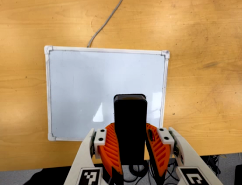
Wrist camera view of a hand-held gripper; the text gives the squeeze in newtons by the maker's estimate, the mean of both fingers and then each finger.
{"total": 8.2, "left": 6.7, "right": 9.8}